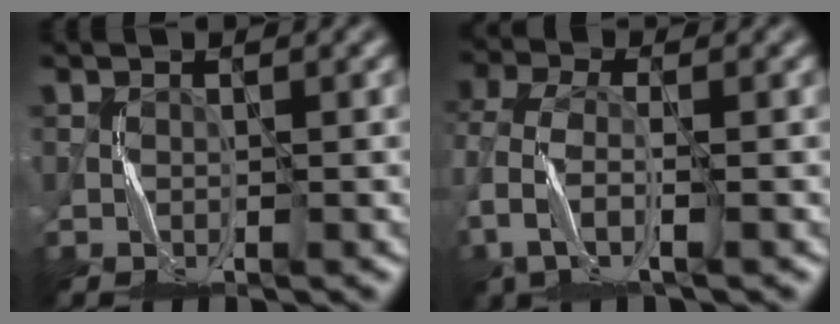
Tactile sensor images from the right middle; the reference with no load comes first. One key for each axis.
{"total": 4.3, "fx": -1.8, "fy": 2.1, "fz": 3.4, "tx": -0.093, "ty": -0.001, "tz": -0.046}